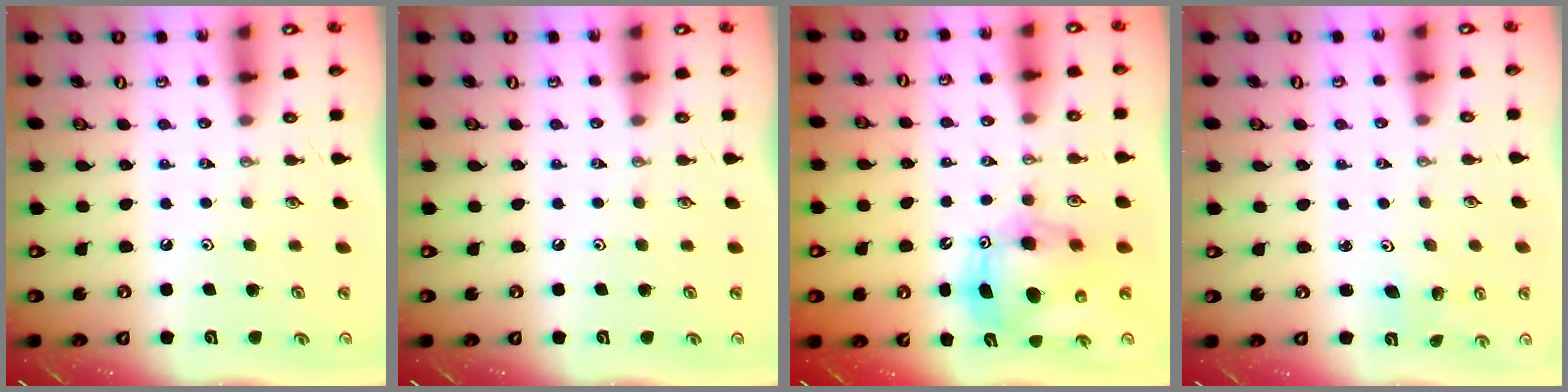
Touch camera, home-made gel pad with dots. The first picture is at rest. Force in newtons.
{"total": 0.0}
{"total": 12.4, "press": 12.2, "slide": 2.4}
{"total": 2.0, "press": 2.0, "slide": 0.1}